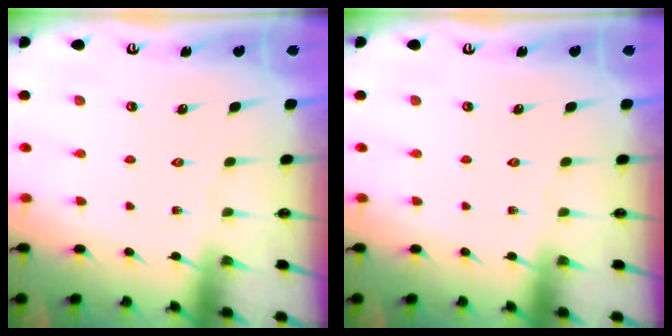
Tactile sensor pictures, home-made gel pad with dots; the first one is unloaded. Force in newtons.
{"total": 0.0}